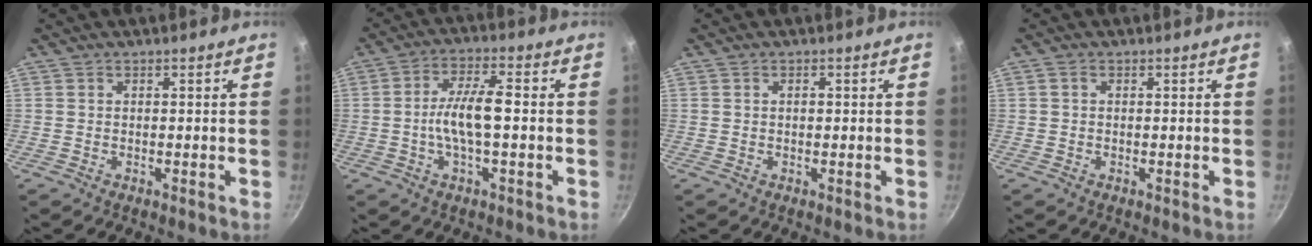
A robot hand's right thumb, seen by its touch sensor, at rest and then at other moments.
{"total": 8.2, "force": [-0.8, 2.5, 7.8], "torque": [-0.146, 0.021, -0.022]}
{"total": 0.6, "force": [0.1, 0.3, 0.4], "torque": [-0.006, 0.003, 0.002]}
{"total": 0.8, "force": [0.1, 0.6, 0.5], "torque": [-0.010, 0.005, 0.002]}